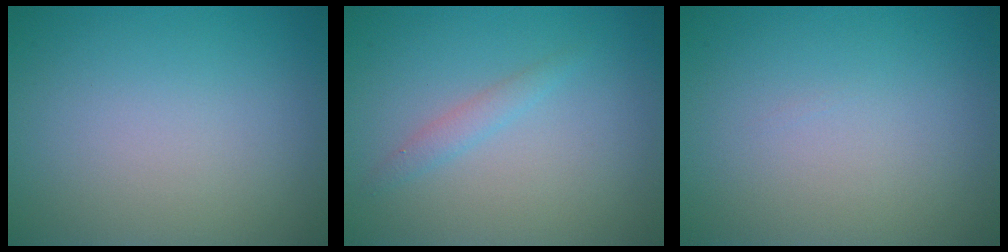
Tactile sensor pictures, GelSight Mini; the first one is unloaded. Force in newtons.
{"total": 1.2, "press": 1.2, "slide": 0.1}
{"total": 0.0}